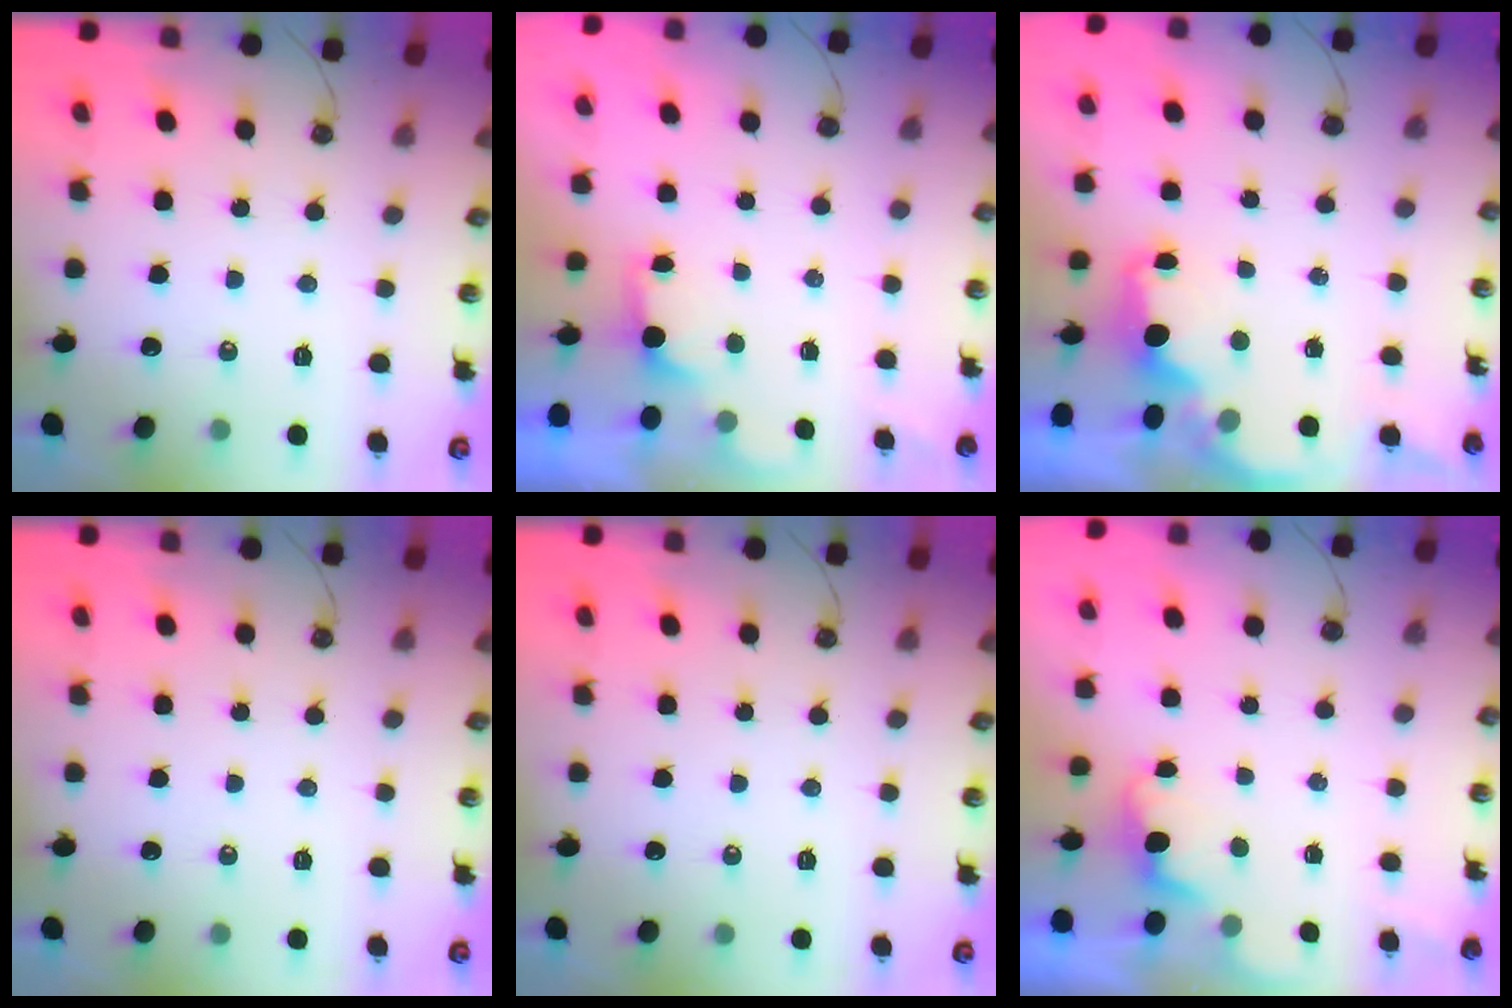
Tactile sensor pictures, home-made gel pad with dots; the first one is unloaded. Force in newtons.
{"total": 0.9, "press": 0.4, "slide": 0.8}
{"total": 2.0, "press": 1.8, "slide": 0.7}
{"total": 0.0}
{"total": 0.0}
{"total": 0.9, "press": 0.6, "slide": 0.7}